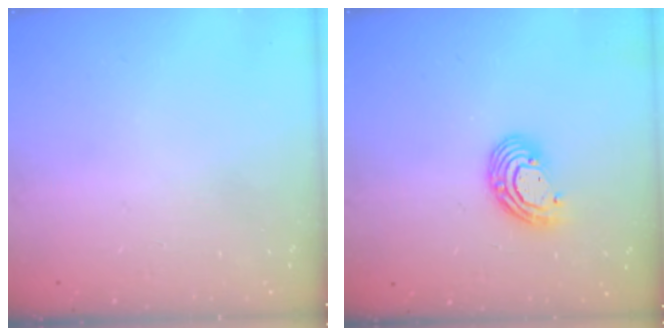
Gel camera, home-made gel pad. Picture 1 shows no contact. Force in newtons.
{"total": 9.0, "press": 9.0, "slide": 0.7}